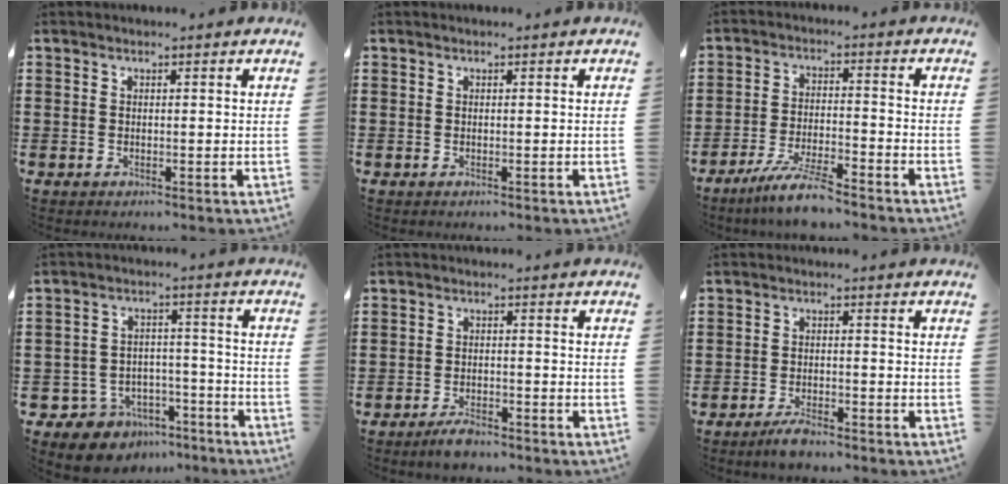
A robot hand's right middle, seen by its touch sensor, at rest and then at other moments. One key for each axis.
{"total": 0.0}
{"total": 6.7, "fx": -5.7, "fy": 0.3, "fz": 3.6, "tx": -0.082, "ty": -0.013, "tz": -0.110}
{"total": 6.2, "fx": -5.4, "fy": 3.1, "fz": 0.4, "tx": -0.025, "ty": 0.023, "tz": -0.110}
{"total": 2.7, "fx": -2.4, "fy": 0.6, "fz": 1.1, "tx": -0.021, "ty": 0.007, "tz": -0.047}
{"total": 2.8, "fx": -2.5, "fy": 0.5, "fz": 1.3, "tx": -0.031, "ty": 0.003, "tz": -0.050}